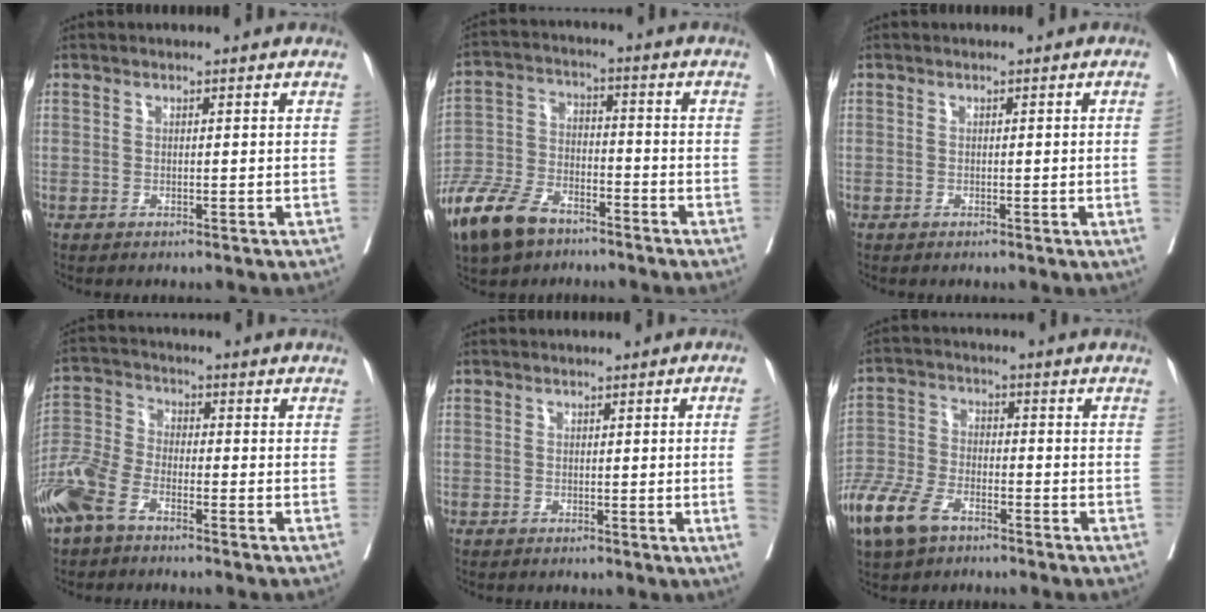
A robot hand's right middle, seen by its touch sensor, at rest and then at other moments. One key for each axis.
{"total": 12.1, "fx": -8.5, "fy": 5.6, "fz": 6.5, "tx": -0.141, "ty": -0.018, "tz": -0.164}
{"total": 2.1, "fx": -0.2, "fy": -0.9, "fz": 1.8, "tx": -0.029, "ty": -0.004, "tz": 0.001}
{"total": 7.9, "fx": -5.3, "fy": 3.5, "fz": 4.7, "tx": -0.125, "ty": -0.008, "tz": -0.115}
{"total": 4.9, "fx": -0.5, "fy": -1.9, "fz": 4.5, "tx": -0.062, "ty": -0.013, "tz": -0.004}
{"total": 9.6, "fx": -6.3, "fy": 4.3, "fz": 5.8, "tx": -0.139, "ty": -0.014, "tz": -0.125}